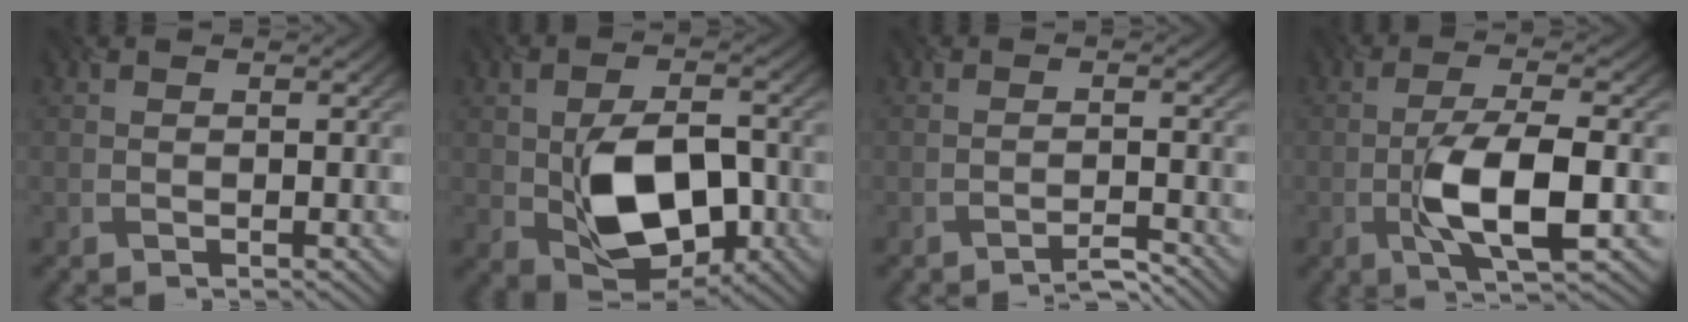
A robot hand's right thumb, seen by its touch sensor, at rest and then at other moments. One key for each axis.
{"total": 10.6, "fx": -2.6, "fy": 6.7, "fz": 7.8, "tx": -0.143, "ty": -0.010, "tz": -0.037}
{"total": 2.8, "fx": -2.7, "fy": 0.0, "fz": 0.4, "tx": -0.001, "ty": 0.010, "tz": -0.052}
{"total": 8.3, "fx": -2.5, "fy": 2.5, "fz": 7.5, "tx": -0.138, "ty": 0.004, "tz": -0.045}